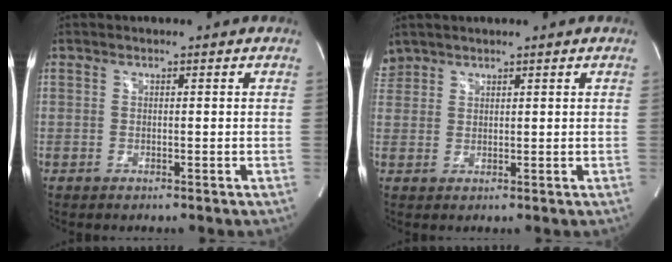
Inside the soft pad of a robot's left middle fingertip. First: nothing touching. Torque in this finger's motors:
{"motor_torque": [-0.05, -0.30, -0.11, -0.08]}